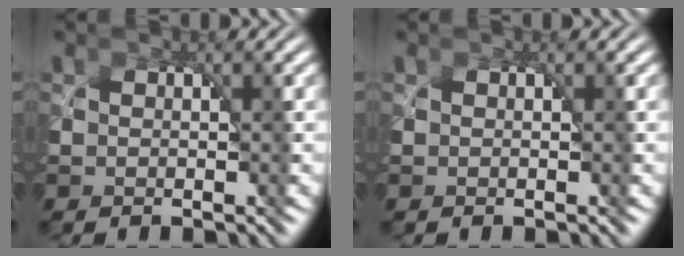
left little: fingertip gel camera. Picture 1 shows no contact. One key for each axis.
{"total": 0.0}